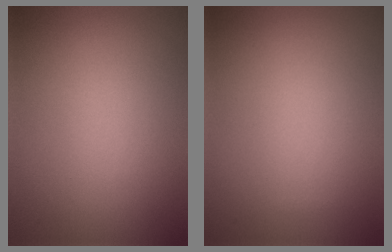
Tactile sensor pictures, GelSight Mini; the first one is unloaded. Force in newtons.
{"total": 0.0}